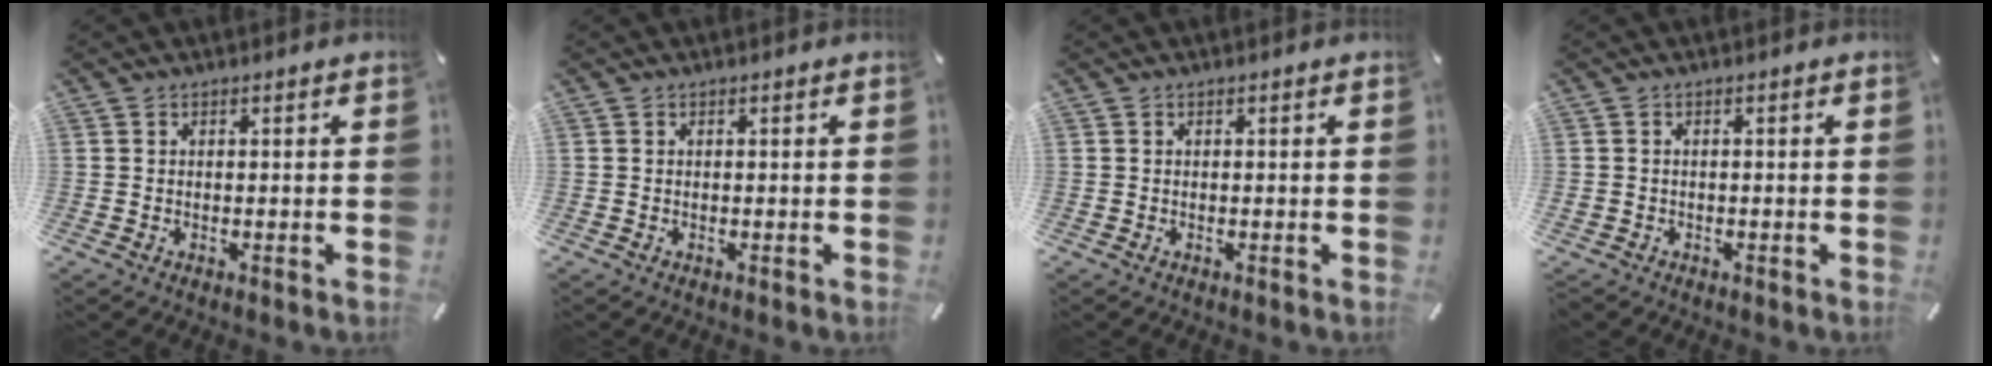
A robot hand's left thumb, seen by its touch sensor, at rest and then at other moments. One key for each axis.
{"total": 0.0}
{"total": 0.0}
{"total": 1.0, "fx": -0.6, "fy": 0.7, "fz": 0.3, "tx": -0.007, "ty": 0.002, "tz": -0.014}